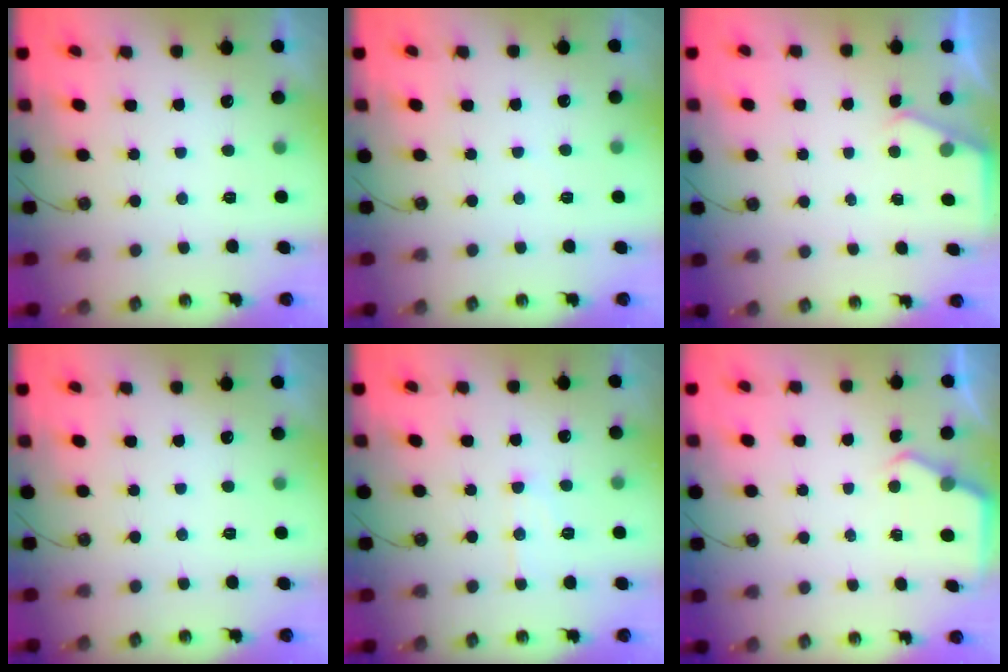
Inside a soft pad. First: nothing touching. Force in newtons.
{"total": 2.5, "press": 2.4, "slide": 0.4}
{"total": 2.4, "press": 2.4, "slide": 0.4}
{"total": 0.0}
{"total": 8.3, "press": 8.2, "slide": 0.7}
{"total": 2.6, "press": 2.5, "slide": 0.4}